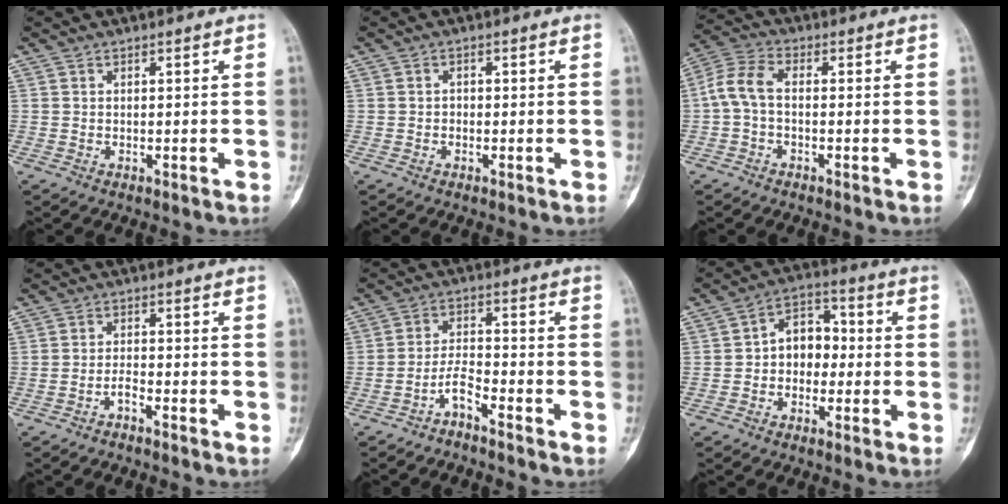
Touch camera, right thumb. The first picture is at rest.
{"total": 0.8, "force": [-0.3, 0.6, 0.3], "torque": [0.006, 0.004, -0.010]}
{"total": 6.1, "force": [-0.7, 3.4, 5.0], "torque": [-0.112, 0.020, -0.025]}
{"total": 1.7, "force": [-1.5, 0.0, 0.7], "torque": [-0.017, 0.015, -0.033]}
{"total": 3.7, "force": [-3.2, 0.4, 1.8], "torque": [-0.035, 0.029, -0.067]}
{"total": 8.0, "force": [-0.7, 6.0, 5.2], "torque": [-0.046, 0.034, -0.026]}